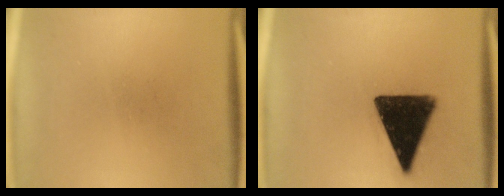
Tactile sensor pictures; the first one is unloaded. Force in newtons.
{"total": 15.9}